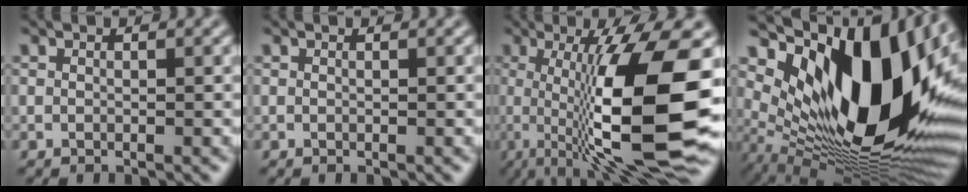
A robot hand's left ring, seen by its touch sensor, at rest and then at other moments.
{"total": 0.0}
{"total": 13.7, "force": [-0.8, 3.5, 13.2], "torque": [-0.207, 0.002, -0.011]}
{"total": 16.9, "force": [4.1, 8.4, 14.0], "torque": [-0.233, 0.000, 0.067]}